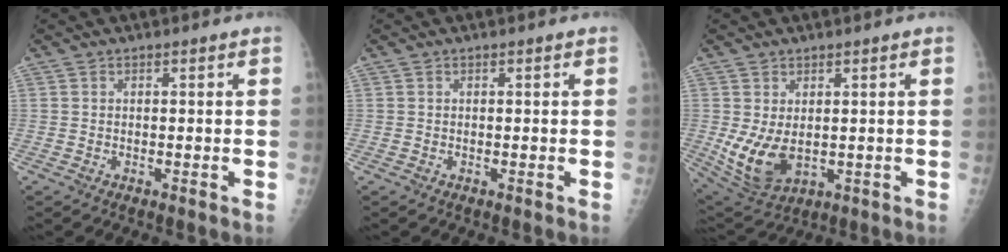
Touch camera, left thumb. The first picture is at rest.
{"total": 0.0}
{"total": 8.8, "force": [0.0, 5.7, 6.8], "torque": [-0.124, -0.016, 0.022]}